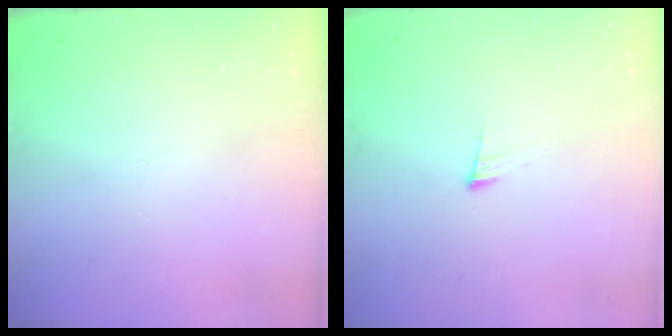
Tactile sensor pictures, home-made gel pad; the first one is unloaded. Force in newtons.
{"total": 6.5, "press": 6.4, "slide": 1.4}